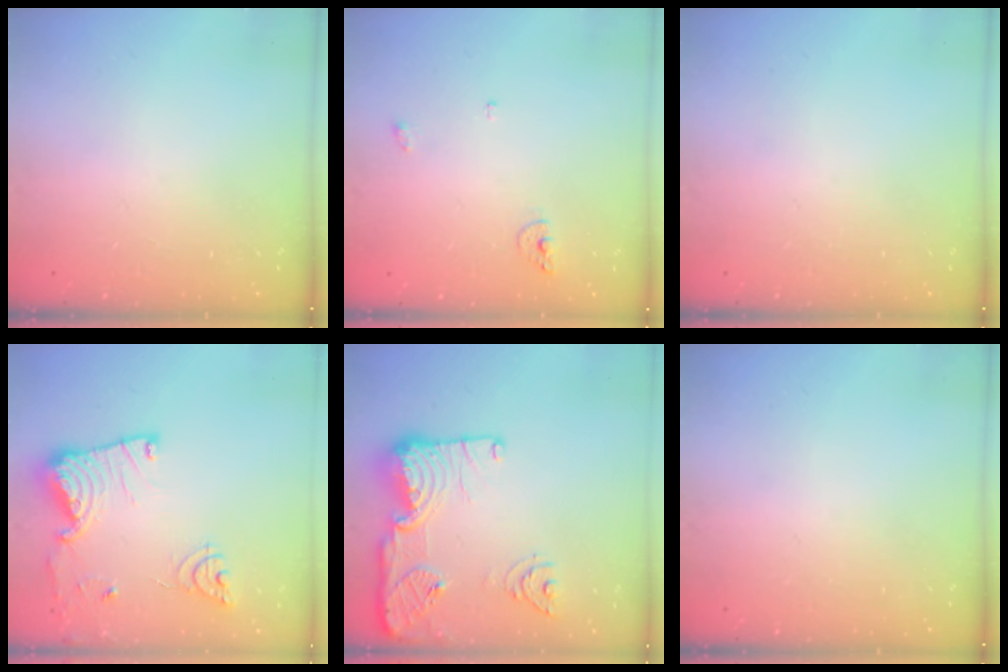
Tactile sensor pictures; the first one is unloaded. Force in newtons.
{"total": 5.6, "press": 5.5, "slide": 0.9}
{"total": 0.0}
{"total": 18.4, "press": 18.3, "slide": 1.9}
{"total": 18.5, "press": 18.4, "slide": 2.0}
{"total": 0.0}